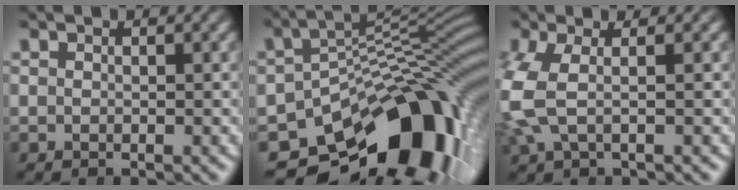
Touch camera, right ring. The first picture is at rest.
{"total": 20.5, "force": [-9.4, 11.8, 14.0], "torque": [-0.191, -0.041, -0.128]}
{"total": 4.0, "force": [0.0, 2.1, 3.3], "torque": [-0.090, -0.004, 0.006]}